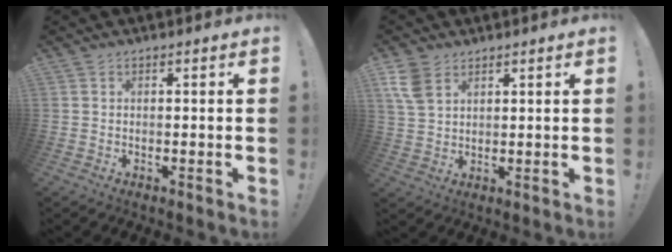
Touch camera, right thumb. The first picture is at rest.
{"total": 7.4, "force": [4.1, 4.6, 4.2], "torque": [-0.078, -0.011, 0.081]}